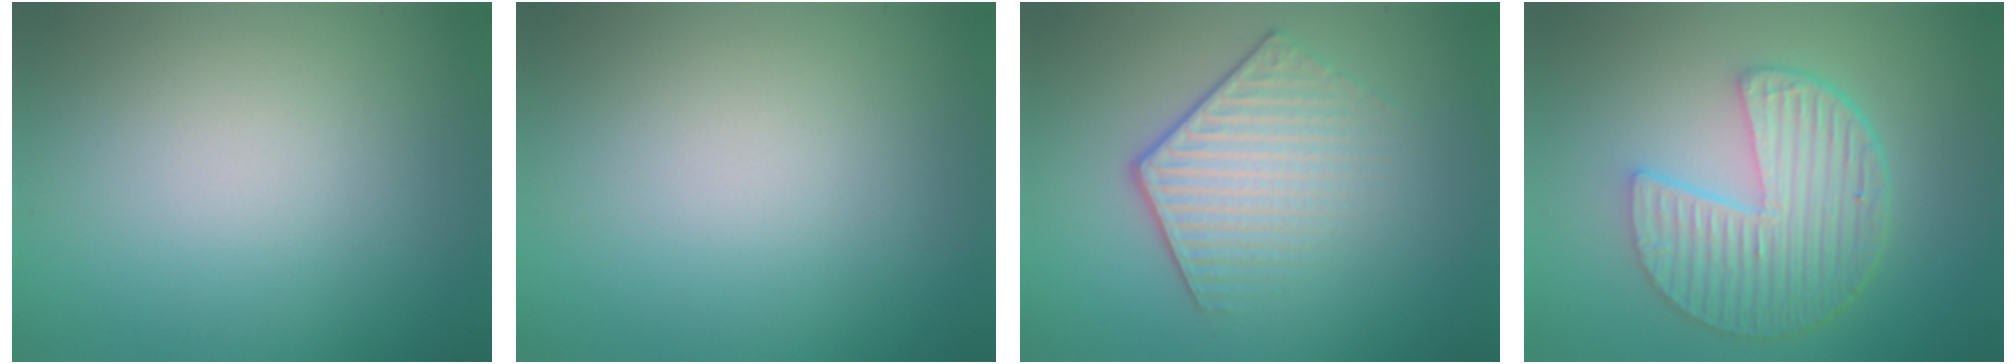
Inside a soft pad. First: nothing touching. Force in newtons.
{"total": 0.0}
{"total": 4.3, "press": 3.0, "slide": 3.0}
{"total": 6.7, "press": 4.8, "slide": 4.6}